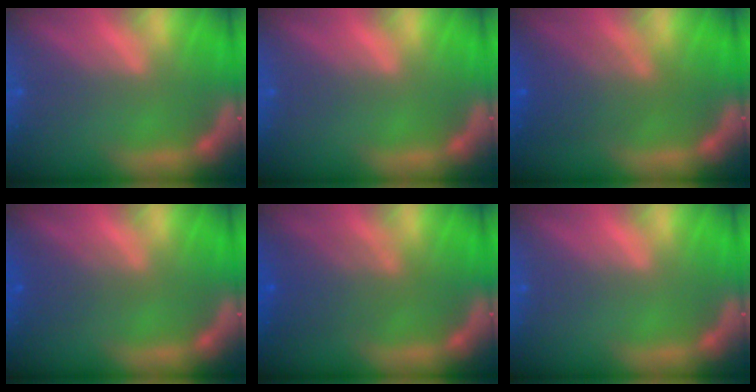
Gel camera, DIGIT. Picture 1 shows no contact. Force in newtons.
{"total": 0.0}
{"total": 5.1}
{"total": 2.5}
{"total": 4.6}
{"total": 0.0}